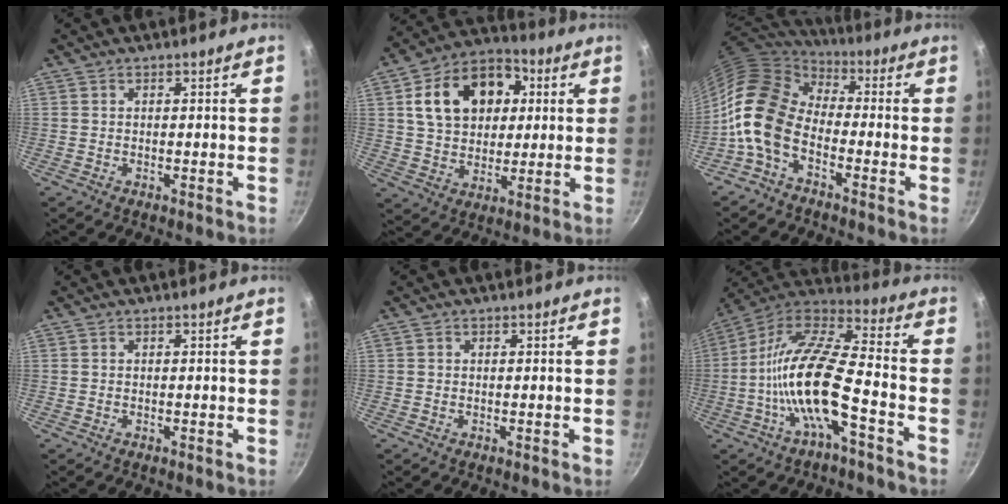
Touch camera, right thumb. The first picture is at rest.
{"total": 18.0, "force": [4.4, 13.2, 11.5], "torque": [-0.160, 0.019, 0.064]}
{"total": 13.3, "force": [-4.1, 8.7, 9.1], "torque": [-0.153, 0.042, -0.104]}
{"total": 0.0}
{"total": 0.0}
{"total": 17.6, "force": [-5.7, 5.5, 15.7], "torque": [-0.296, 0.047, -0.124]}